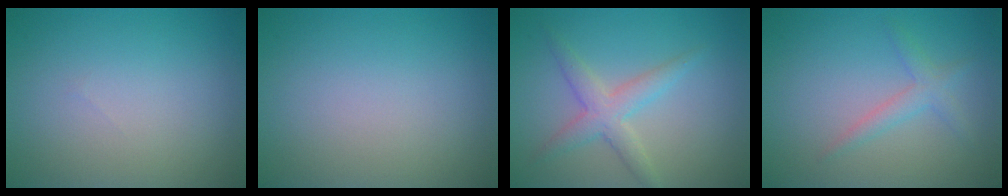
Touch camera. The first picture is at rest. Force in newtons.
{"total": 0.0}
{"total": 3.0, "press": 3.0, "slide": 0.1}
{"total": 1.9, "press": 1.9, "slide": 0.1}